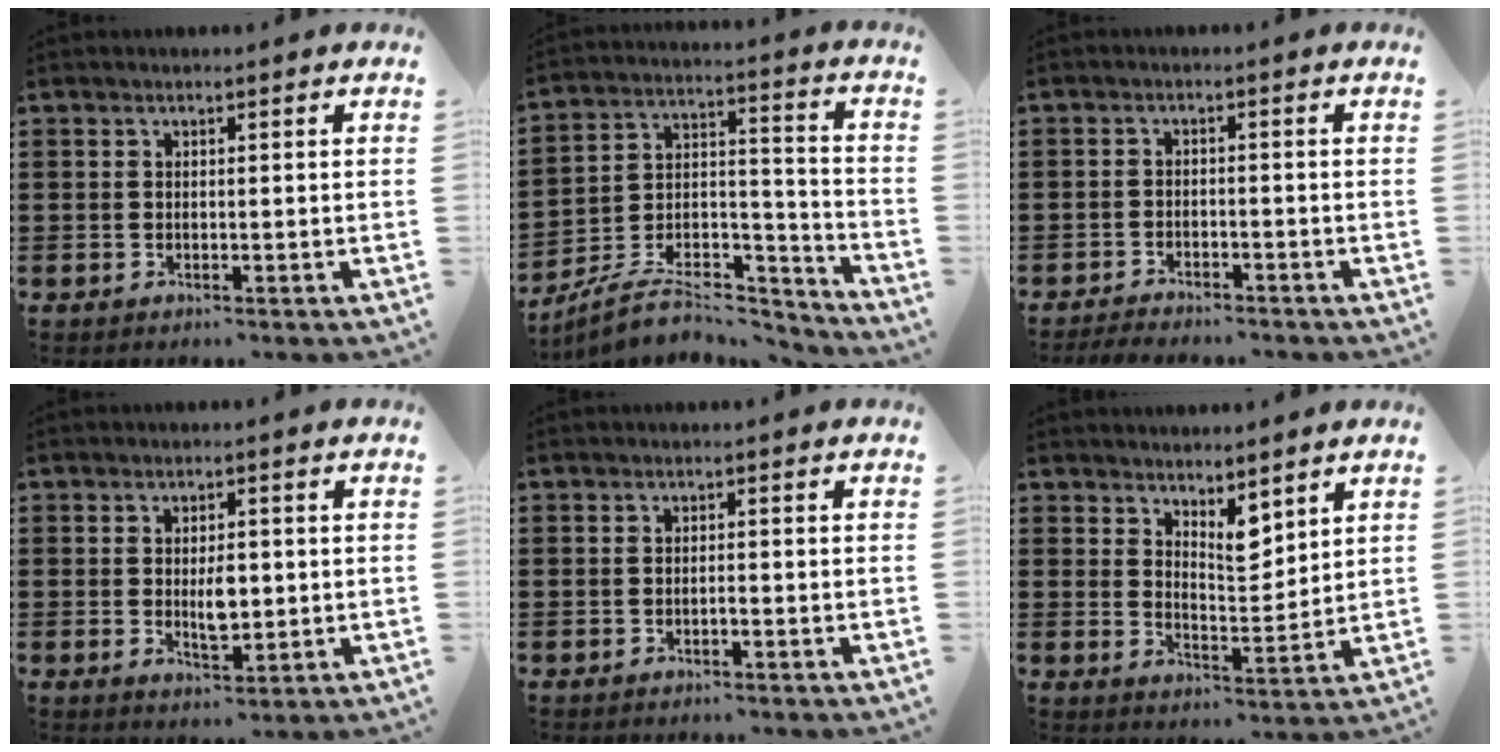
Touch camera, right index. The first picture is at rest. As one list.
[{"total": 8.0, "force": [-6.7, 3.1, 3.0], "torque": [-0.050, 0.017, -0.126]}, {"total": 2.4, "force": [-2.4, 0.2, 0.0], "torque": [-0.007, 0.001, -0.052]}, {"total": 4.2, "force": [0.0, 1.9, 3.7], "torque": [-0.055, -0.004, -0.003]}, {"total": 0.8, "force": [-0.4, 0.1, 0.7], "torque": [-0.014, -0.003, -0.006]}, {"total": 5.2, "force": [4.2, 1.8, 2.4], "torque": [-0.042, -0.017, 0.073]}]